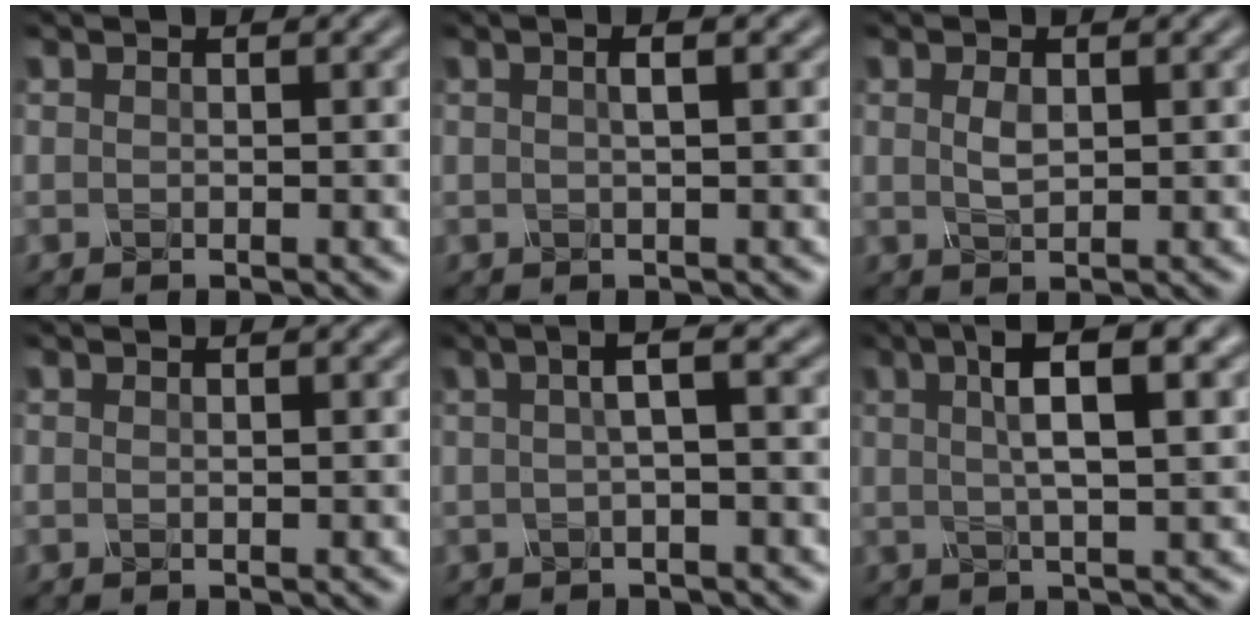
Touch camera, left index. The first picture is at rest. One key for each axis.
{"total": 2.4, "fx": 0.7, "fy": 0.8, "fz": 2.1, "tx": -0.015, "ty": 0.008, "tz": -0.005}
{"total": 0.8, "fx": 0.1, "fy": 0.3, "fz": 0.8, "tx": -0.027, "ty": -0.002, "tz": 0.015}
{"total": 0.5, "fx": 0.2, "fy": 0.2, "fz": 0.4, "tx": -0.002, "ty": 0.002, "tz": -0.002}
{"total": 2.8, "fx": 0.2, "fy": 0.5, "fz": 2.8, "tx": -0.046, "ty": 0.012, "tz": 0.009}
{"total": 6.9, "fx": 2.1, "fy": 1.5, "fz": 6.4, "tx": -0.100, "ty": 0.013, "tz": 0.038}